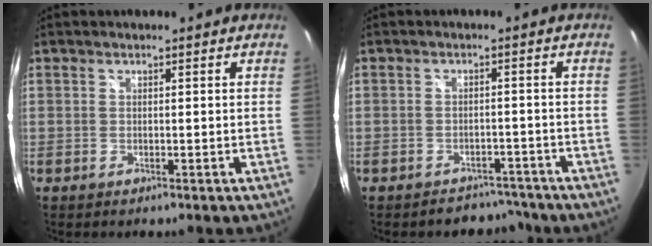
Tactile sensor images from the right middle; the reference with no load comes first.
{"total": 6.5, "force": [-5.6, 3.1, 0.5], "torque": [-0.011, 0.012, -0.071]}